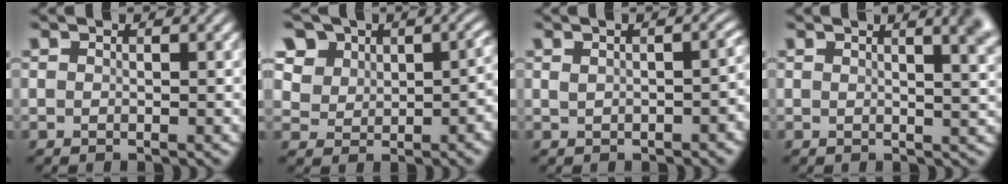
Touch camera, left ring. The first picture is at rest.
{"total": 7.3, "force": [3.4, 5.6, 3.3], "torque": [-0.044, 0.002, 0.063]}
{"total": 3.5, "force": [0.1, 1.7, 3.0], "torque": [-0.030, 0.004, 0.012]}
{"total": 6.5, "force": [2.9, 2.8, 5.1], "torque": [-0.014, 0.029, 0.017]}